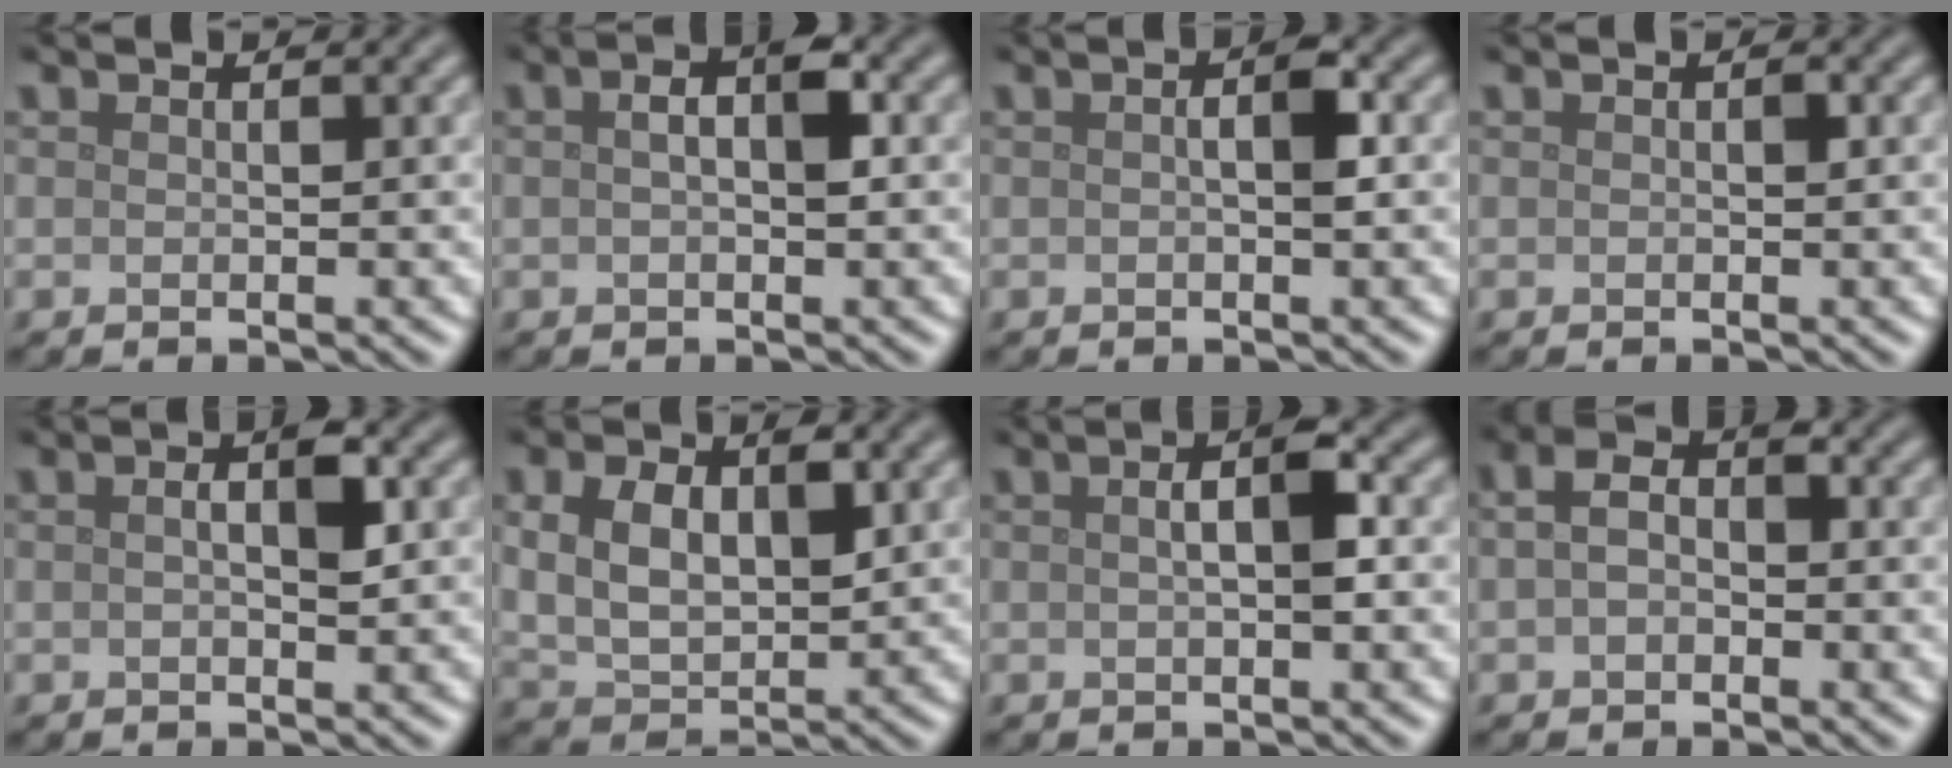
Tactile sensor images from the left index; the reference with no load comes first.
{"total": 3.0, "force": [0.4, 1.1, 2.8], "torque": [-0.047, 0.008, 0.003]}
{"total": 1.9, "force": [0.1, 0.4, 1.9], "torque": [-0.030, 0.005, 0.001]}
{"total": 0.5, "force": [0.1, 0.2, 0.5], "torque": [-0.007, 0.000, 0.000]}
{"total": 2.5, "force": [0.4, 0.7, 2.4], "torque": [-0.040, 0.006, 0.002]}
{"total": 5.4, "force": [1.2, 3.2, 4.2], "torque": [-0.083, -0.002, 0.023]}
{"total": 3.0, "force": [0.3, 0.7, 2.9], "torque": [-0.051, 0.008, 0.003]}
{"total": 2.9, "force": [0.1, 1.9, 2.2], "torque": [-0.043, 0.009, -0.006]}